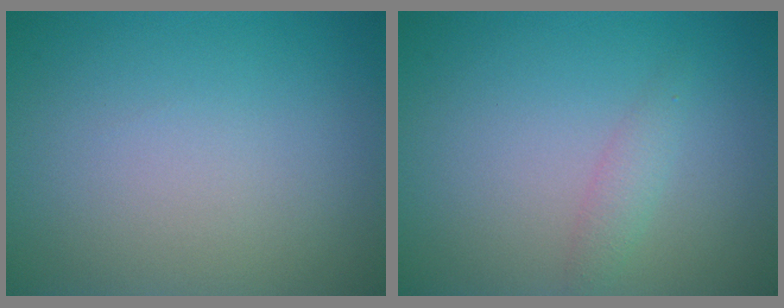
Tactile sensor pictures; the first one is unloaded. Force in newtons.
{"total": 1.3, "press": 1.3, "slide": 0.1}